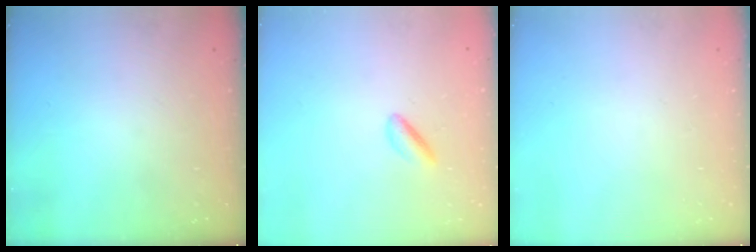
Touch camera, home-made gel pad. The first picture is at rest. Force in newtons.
{"total": 2.5, "press": 2.3, "slide": 0.9}
{"total": 0.0}